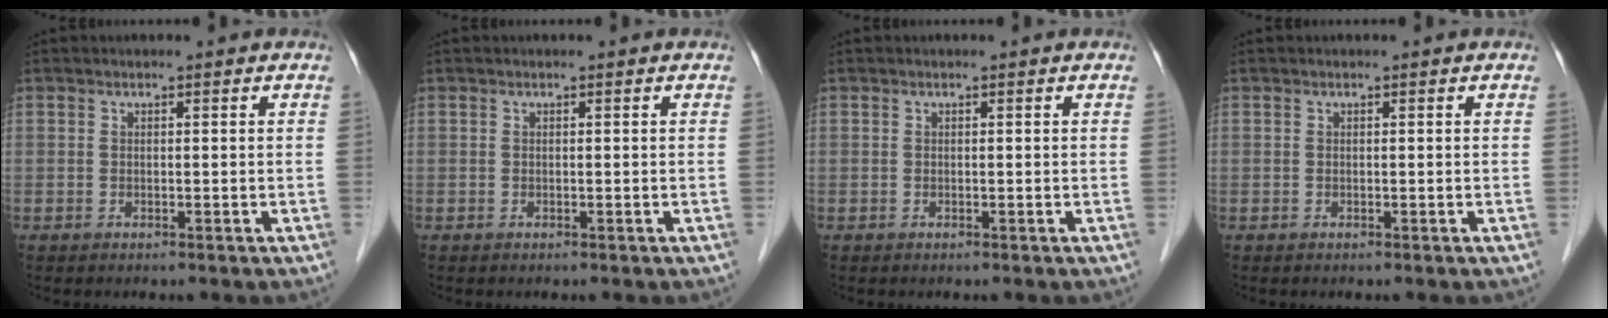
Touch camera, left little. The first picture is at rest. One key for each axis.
{"total": 0.0}
{"total": 0.0}
{"total": 0.0}